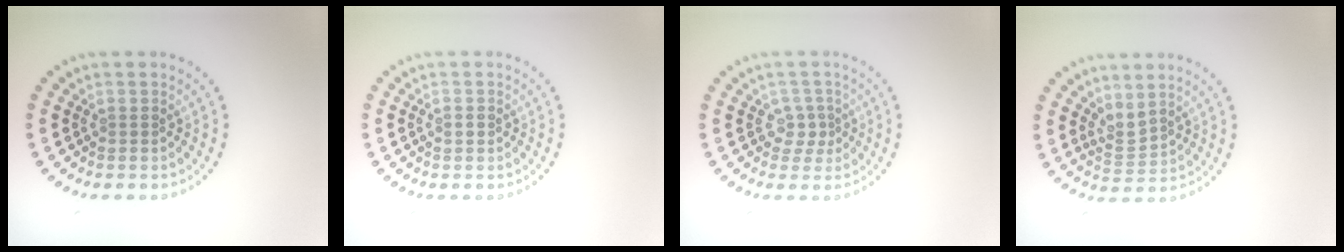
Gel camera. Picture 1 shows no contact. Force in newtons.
{"total": 1.0, "press": 1.0, "slide": 0.0}
{"total": 1.7, "press": 1.3, "slide": 1.2}
{"total": 2.1, "press": 1.4, "slide": 1.5}